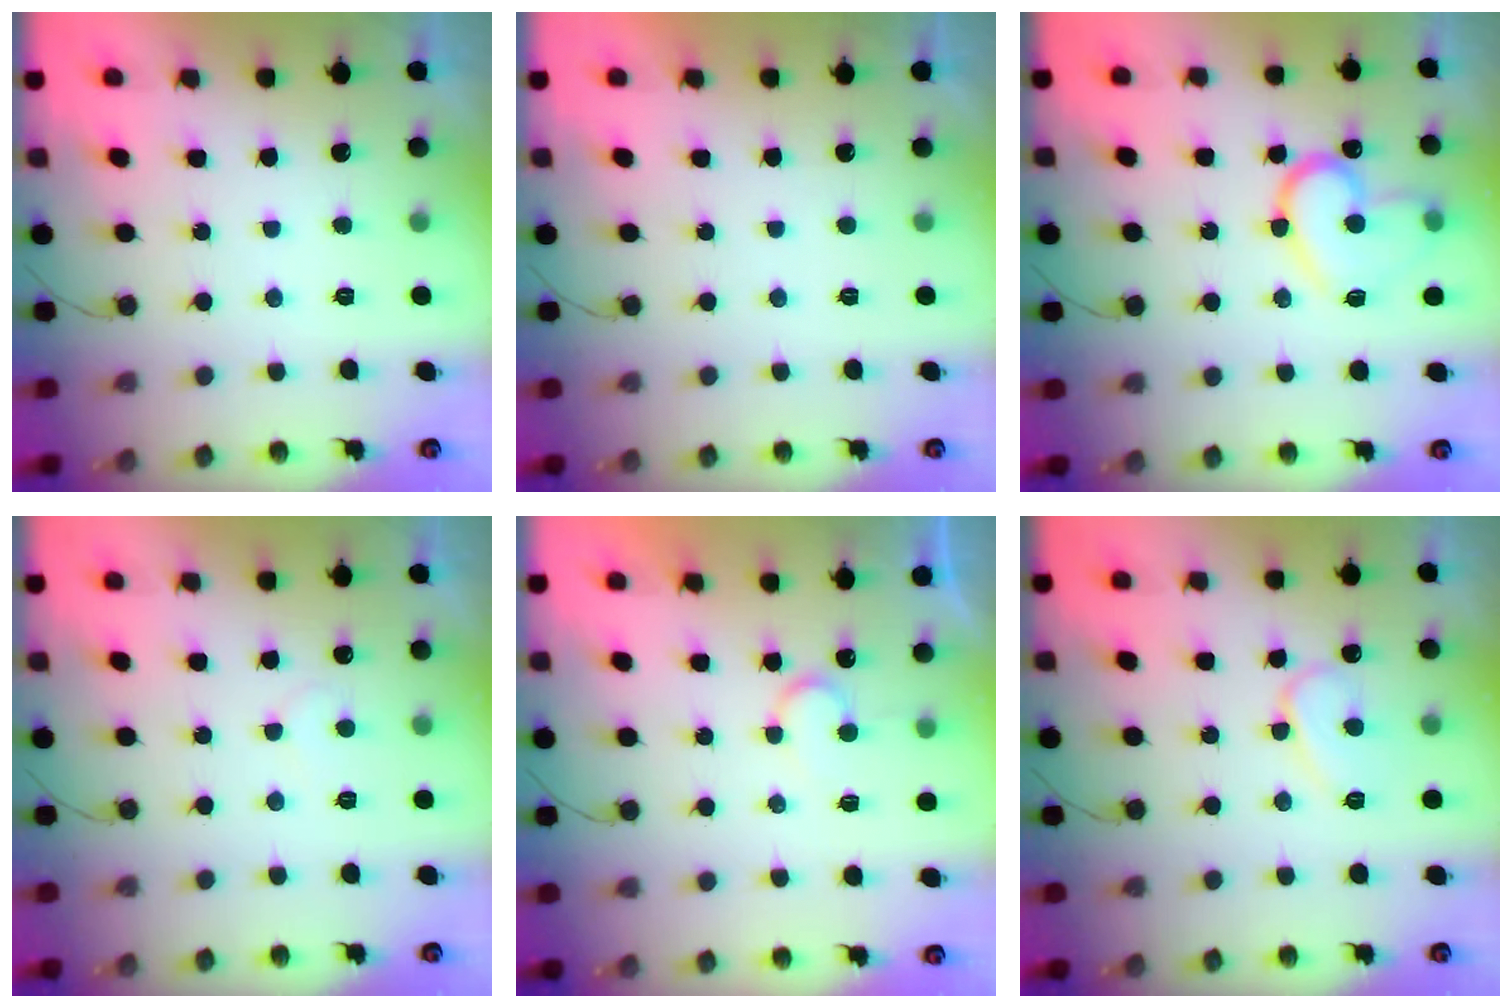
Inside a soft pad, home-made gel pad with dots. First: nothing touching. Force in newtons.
{"total": 1.9, "press": 1.9, "slide": 0.1}
{"total": 15.5, "press": 15.4, "slide": 1.3}
{"total": 3.6, "press": 3.6, "slide": 0.3}
{"total": 6.3, "press": 6.3, "slide": 0.4}
{"total": 8.3, "press": 8.3, "slide": 0.9}